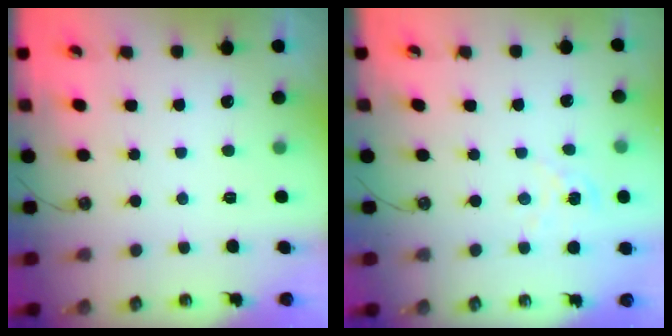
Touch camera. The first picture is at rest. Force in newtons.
{"total": 1.2, "press": 1.1, "slide": 0.2}